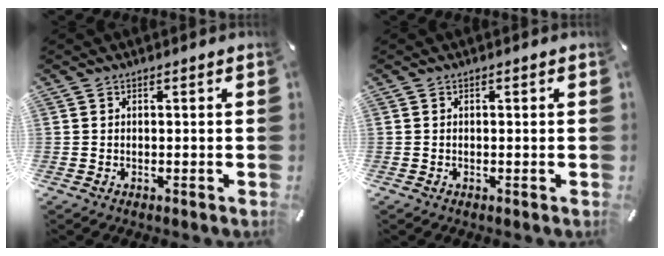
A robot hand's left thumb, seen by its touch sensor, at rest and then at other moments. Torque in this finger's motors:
{"motor_torque": [-0.02, -0.13, -0.04, 0.00, -0.01]}